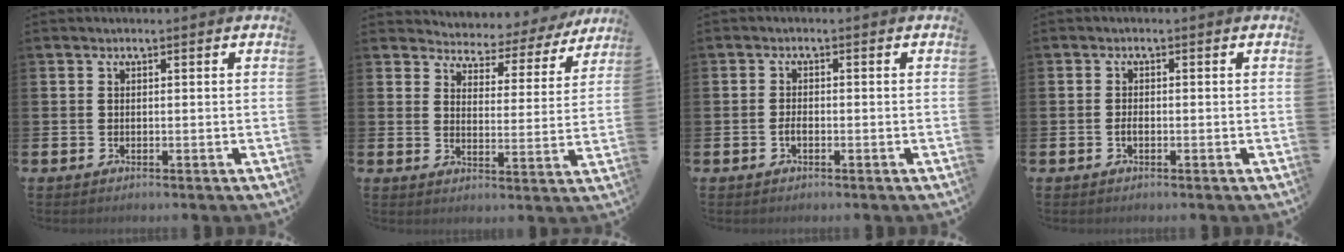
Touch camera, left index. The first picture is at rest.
{"total": 4.1, "force": [3.9, 1.2, 0.0], "torque": [-0.018, -0.044, 0.060]}
{"total": 1.2, "force": [-0.6, 0.6, 0.9], "torque": [-0.016, 0.000, -0.012]}
{"total": 1.0, "force": [-0.4, 0.5, 0.8], "torque": [-0.014, -0.001, -0.008]}